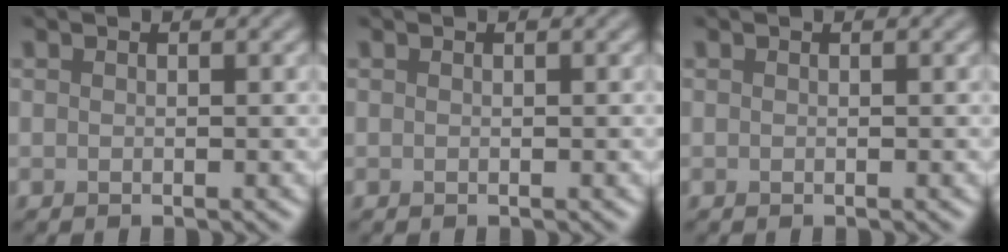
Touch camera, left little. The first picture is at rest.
{"total": 0.0}
{"total": 0.0}